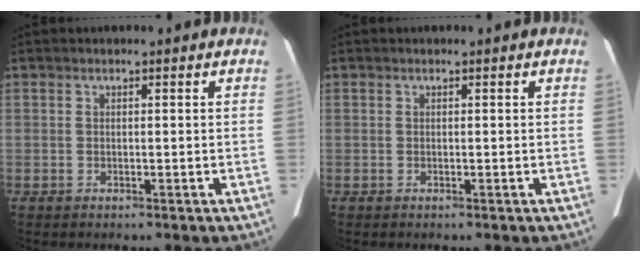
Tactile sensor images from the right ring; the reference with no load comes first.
{"total": 0.0}